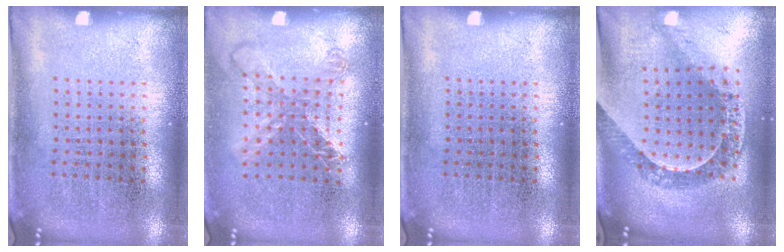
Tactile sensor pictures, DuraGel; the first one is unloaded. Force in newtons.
{"total": 1.5, "press": 1.3, "slide": 0.8}
{"total": 0.0}
{"total": 1.1, "press": 1.1, "slide": 0.3}